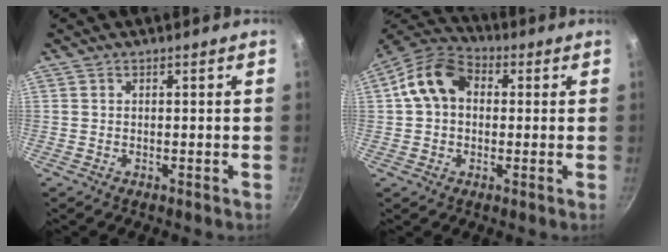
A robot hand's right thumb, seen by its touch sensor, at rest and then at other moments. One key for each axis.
{"total": 10.7, "fx": 1.5, "fy": 8.1, "fz": 6.9, "tx": -0.097, "ty": 0.027, "tz": 0.009}